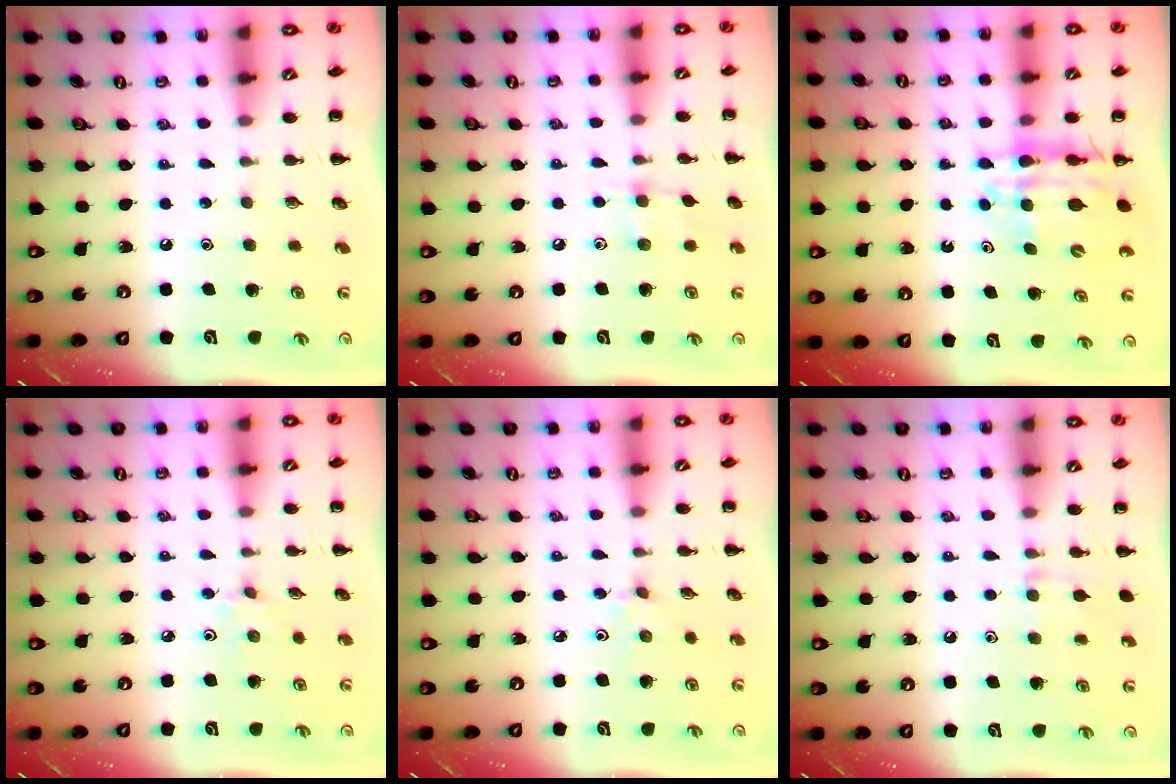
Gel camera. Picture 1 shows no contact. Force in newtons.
{"total": 5.8, "press": 5.6, "slide": 1.6}
{"total": 10.7, "press": 10.2, "slide": 3.4}
{"total": 1.9, "press": 1.8, "slide": 0.7}
{"total": 1.9, "press": 1.8, "slide": 0.7}
{"total": 8.5, "press": 8.2, "slide": 2.3}